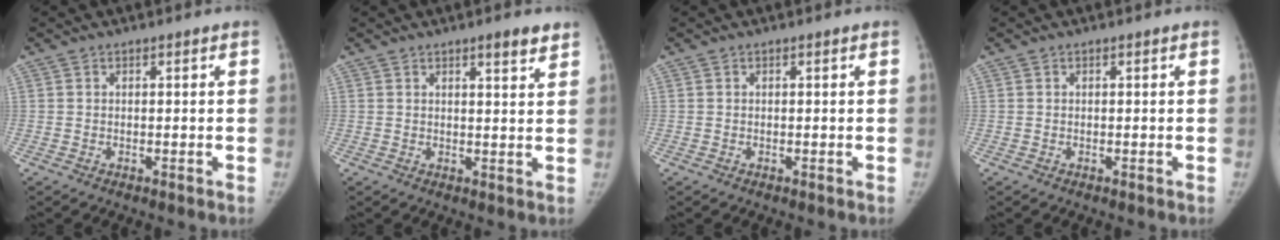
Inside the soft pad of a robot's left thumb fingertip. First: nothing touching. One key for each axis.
{"total": 3.8, "fx": 2.7, "fy": 0.7, "fz": 2.5, "tx": -0.029, "ty": -0.018, "tz": 0.037}
{"total": 0.0}
{"total": 0.0}